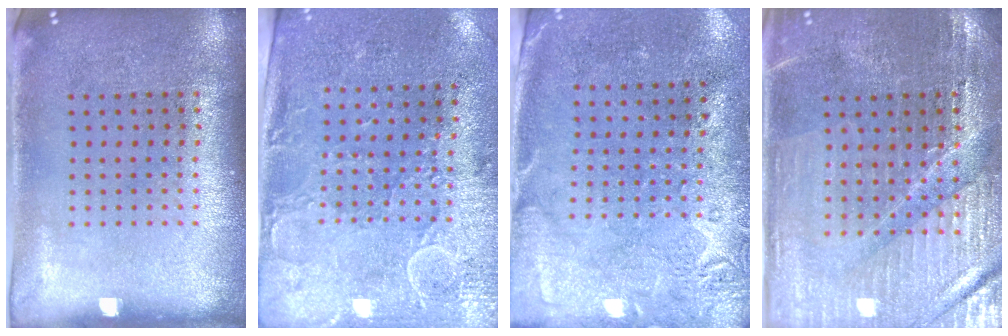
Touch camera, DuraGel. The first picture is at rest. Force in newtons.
{"total": 3.0, "press": 2.5, "slide": 1.6}
{"total": 2.8, "press": 2.2, "slide": 1.7}
{"total": 3.2, "press": 3.1, "slide": 0.5}